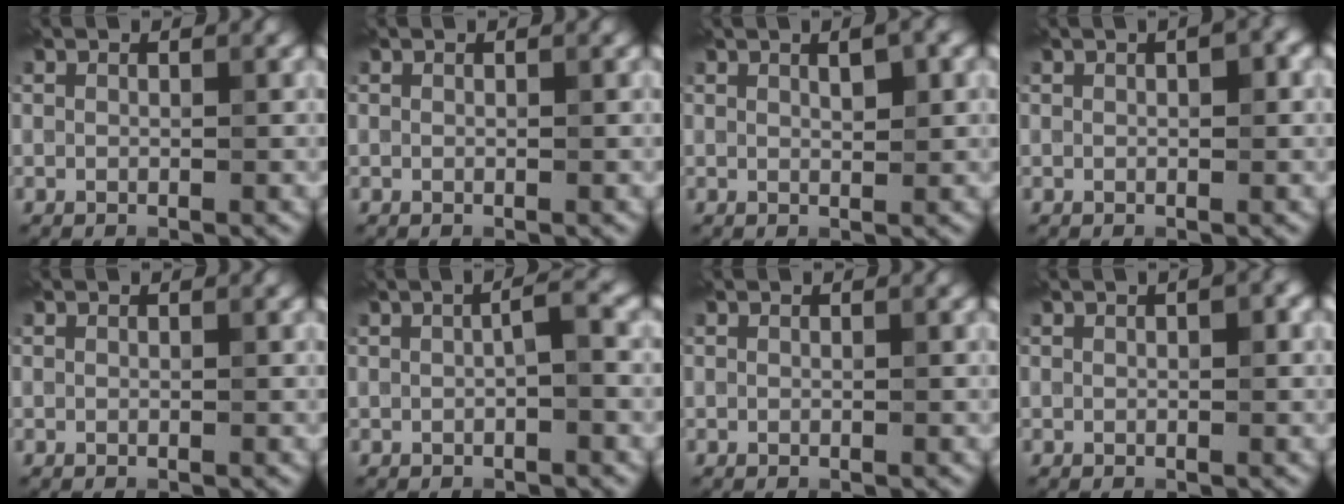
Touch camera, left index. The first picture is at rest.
{"total": 0.0}
{"total": 2.0, "force": [0.9, 0.5, 1.7], "torque": [-0.023, 0.003, 0.016]}
{"total": 1.7, "force": [0.4, 0.6, 1.6], "torque": [-0.019, 0.005, 0.007]}
{"total": 0.0}
{"total": 1.7, "force": [-0.2, 0.2, 1.7], "torque": [-0.030, 0.008, -0.003]}
{"total": 0.0}
{"total": 1.2, "force": [0.3, 0.4, 1.1], "torque": [-0.015, 0.002, 0.005]}